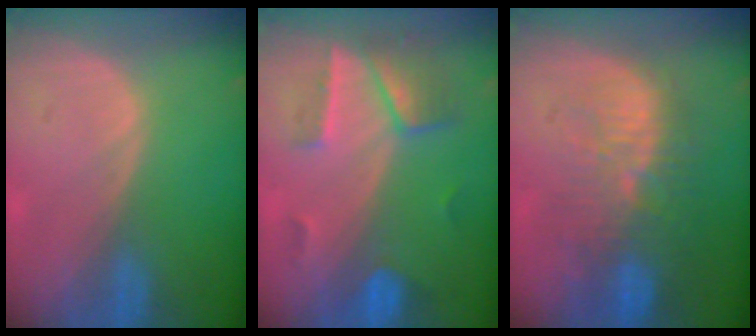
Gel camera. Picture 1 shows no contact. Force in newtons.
{"total": 7.2, "press": 6.3, "slide": 3.5}
{"total": 11.3, "press": 9.9, "slide": 5.4}